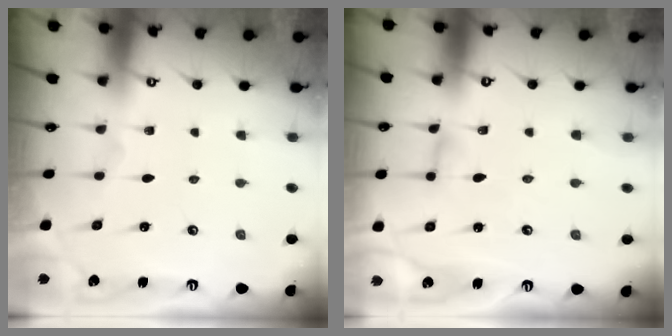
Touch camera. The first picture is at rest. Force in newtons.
{"total": 2.8, "press": 2.7, "slide": 0.3}